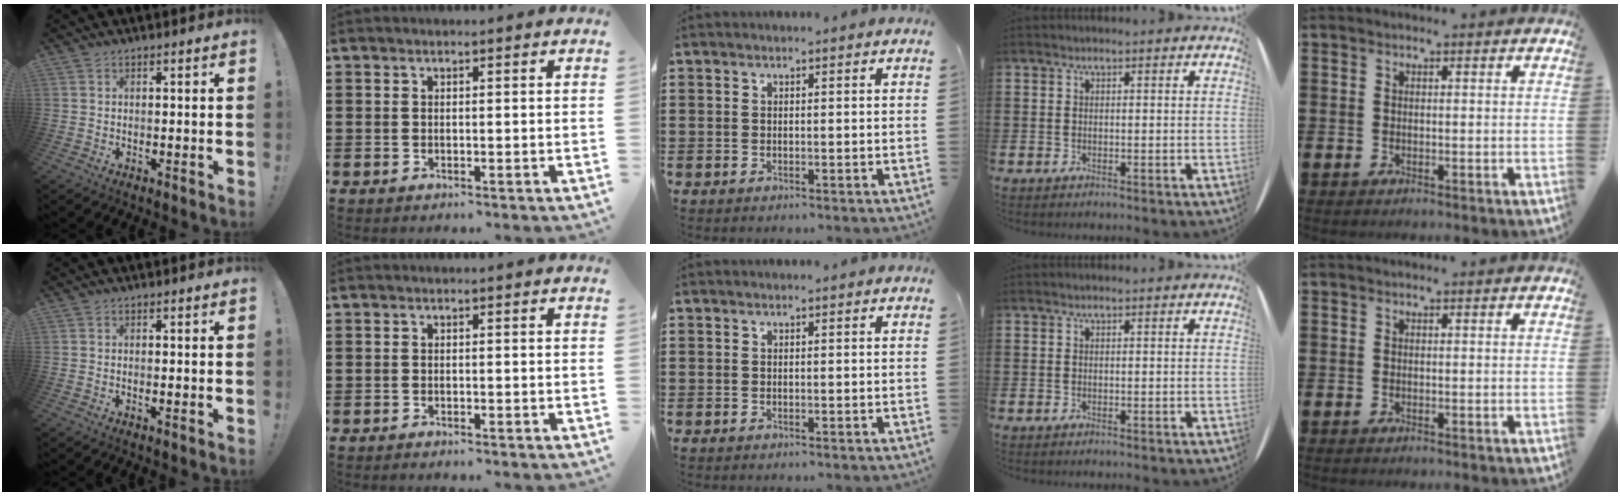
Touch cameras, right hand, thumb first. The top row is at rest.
{"thumb": {"total": 0.9, "force": [-0.4, 0.0, 0.7], "torque": [-0.008, -0.003, -0.009]}, "index": {"total": 0.7, "force": [-0.7, 0.0, 0.0], "torque": [-0.001, -0.003, -0.014]}}